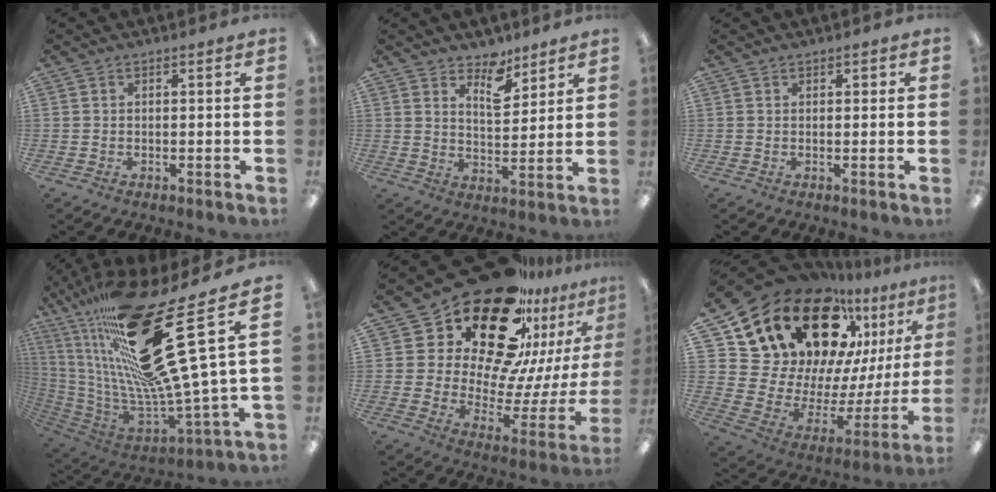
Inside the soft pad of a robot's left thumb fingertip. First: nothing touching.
{"total": 7.3, "force": [5.7, 3.4, 3.0], "torque": [-0.031, -0.039, 0.097]}
{"total": 0.7, "force": [0.5, 0.6, 0.1], "torque": [-0.004, 0.004, 0.008]}
{"total": 39.2, "force": [14.2, 14.4, 33.6], "torque": [-0.537, -0.112, 0.270]}
{"total": 26.4, "force": [18.8, 12.4, 13.7], "torque": [-0.216, -0.149, 0.333]}
{"total": 22.9, "force": [15.9, 12.9, 10.3], "torque": [-0.155, -0.144, 0.314]}